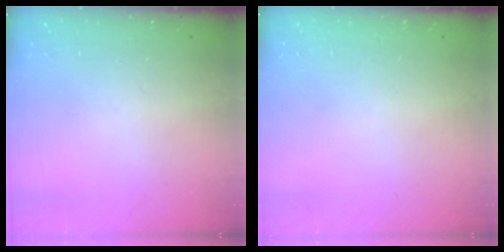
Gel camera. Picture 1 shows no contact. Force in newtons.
{"total": 1.7, "press": 1.7, "slide": 0.1}